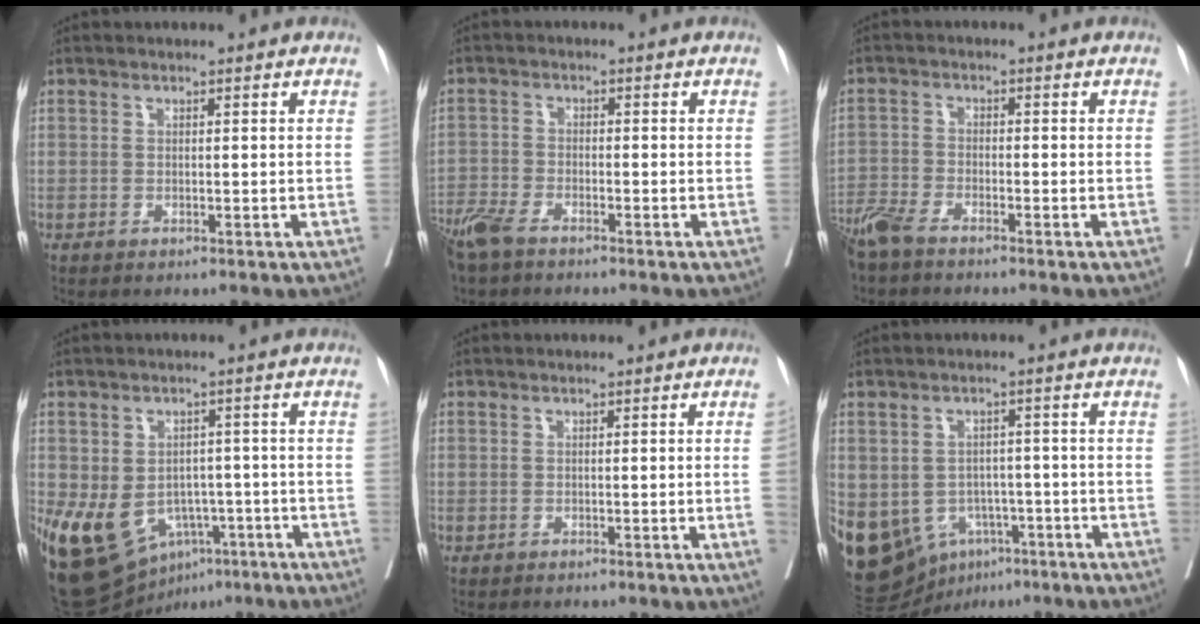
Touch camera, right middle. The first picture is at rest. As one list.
[{"total": 5.7, "force": [-4.8, 1.3, 2.9], "torque": [-0.060, -0.012, -0.095]}, {"total": 5.4, "force": [-4.6, 1.0, 2.7], "torque": [-0.055, -0.013, -0.092]}, {"total": 13.2, "force": [-5.5, 9.9, 6.9], "torque": [-0.135, 0.012, -0.072]}, {"total": 1.8, "force": [0.0, -1.0, 1.5], "torque": [-0.021, -0.001, 0.002]}, {"total": 18.6, "force": [-8.0, 14.4, 8.7], "torque": [-0.229, 0.004, -0.106]}]